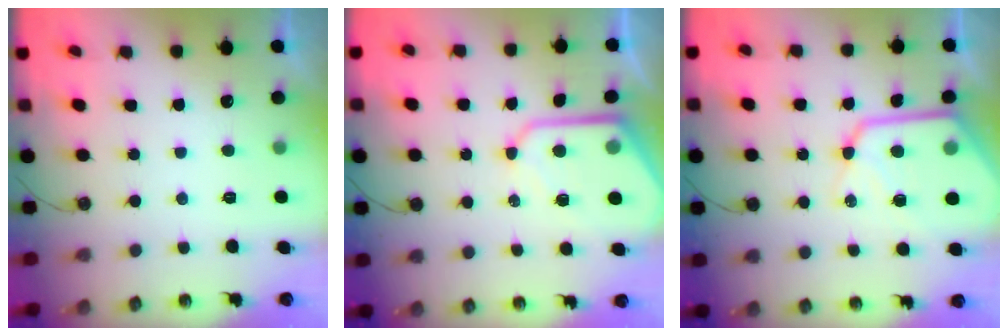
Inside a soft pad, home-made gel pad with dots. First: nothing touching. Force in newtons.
{"total": 12.0, "press": 12.0, "slide": 1.1}
{"total": 16.3, "press": 16.2, "slide": 1.5}